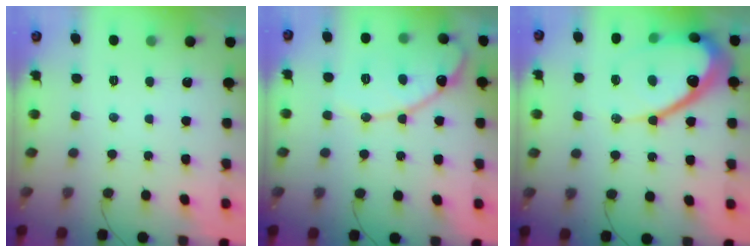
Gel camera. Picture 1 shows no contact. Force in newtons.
{"total": 13.9, "press": 13.9, "slide": 0.9}
{"total": 15.8, "press": 15.7, "slide": 1.4}